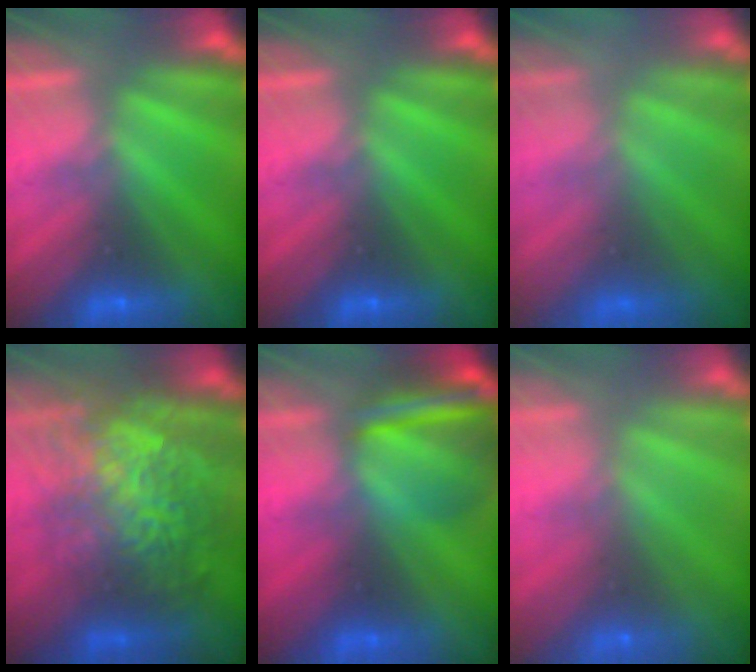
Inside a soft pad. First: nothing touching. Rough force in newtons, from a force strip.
{"total": 0.0}
{"total": 7.3}
{"total": 9.7}
{"total": 8.4}
{"total": 8.6}